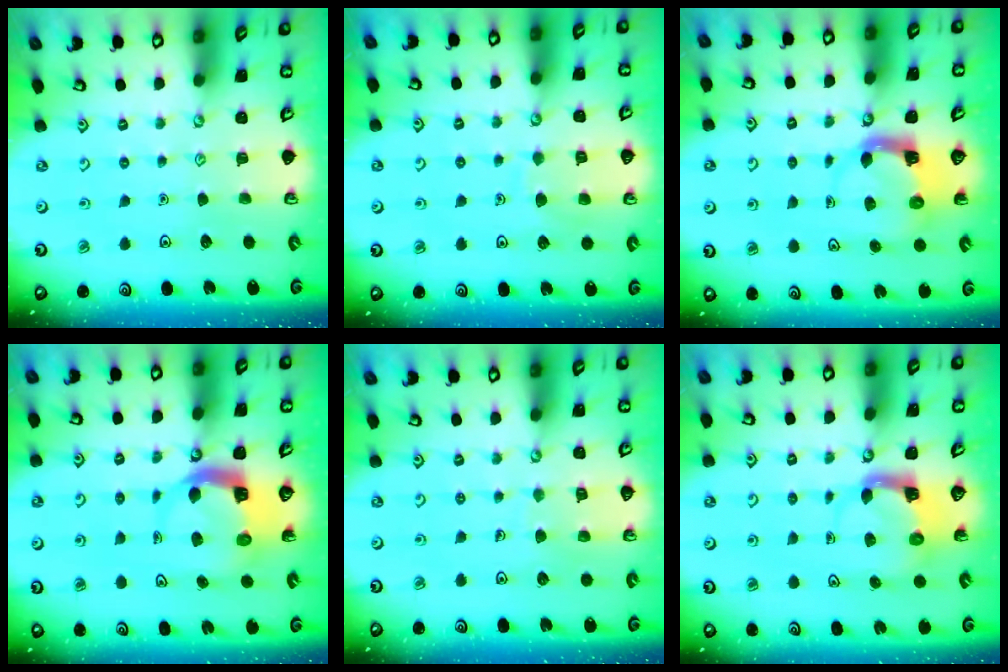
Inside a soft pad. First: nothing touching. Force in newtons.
{"total": 6.3, "press": 6.2, "slide": 0.6}
{"total": 3.8, "press": 3.8, "slide": 0.6}
{"total": 5.3, "press": 5.3, "slide": 0.7}
{"total": 6.8, "press": 6.7, "slide": 0.5}
{"total": 3.9, "press": 3.8, "slide": 0.7}